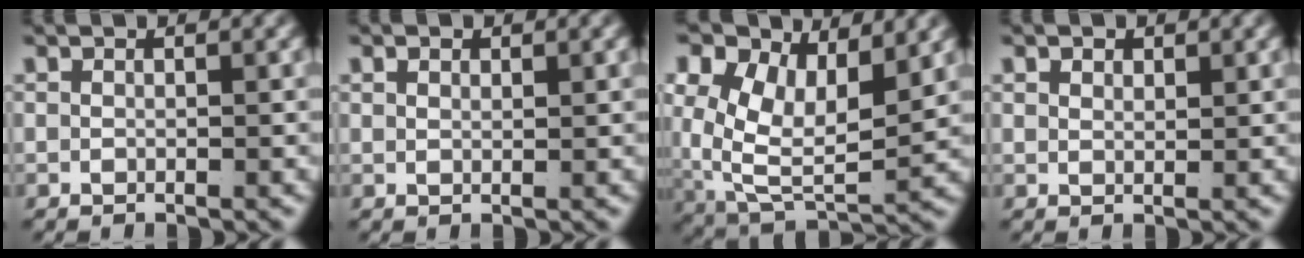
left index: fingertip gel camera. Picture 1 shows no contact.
{"total": 0.8, "force": [0.6, -0.3, 0.4], "torque": [-0.006, -0.005, 0.017]}
{"total": 10.8, "force": [0.9, 7.8, 7.4], "torque": [-0.163, -0.048, 0.032]}
{"total": 0.9, "force": [0.8, 0.0, 0.5], "torque": [-0.007, -0.009, 0.024]}